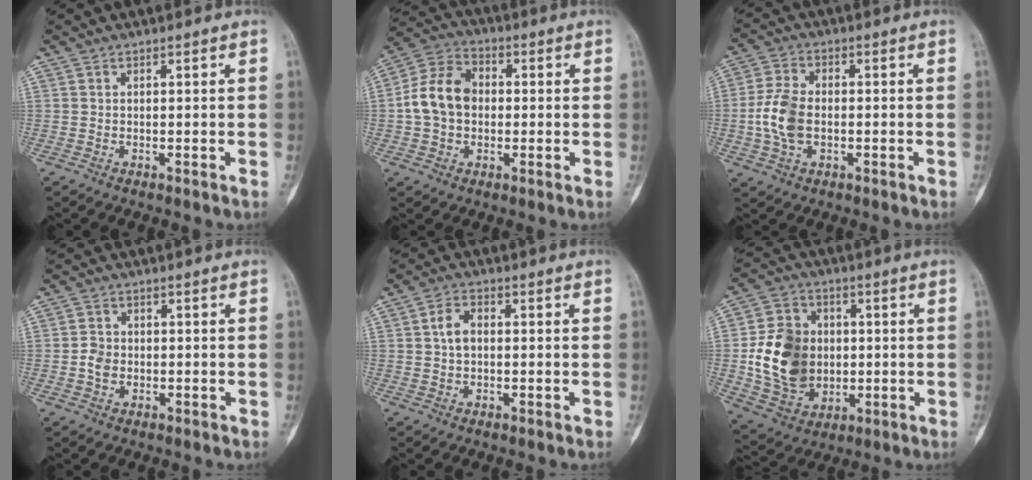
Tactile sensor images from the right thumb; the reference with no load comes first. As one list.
[{"total": 11.0, "force": [-0.2, 8.4, 7.1], "torque": [-0.120, 0.032, -0.015]}, {"total": 8.8, "force": [-1.3, 5.5, 6.7], "torque": [-0.136, 0.011, -0.029]}, {"total": 3.4, "force": [-0.8, 2.8, 1.8], "torque": [-0.021, 0.007, -0.018]}, {"total": 4.4, "force": [0.2, 3.0, 3.2], "torque": [-0.055, 0.013, -0.004]}, {"total": 16.5, "force": [-0.4, 13.0, 10.2], "torque": [-0.150, 0.005, 0.003]}]